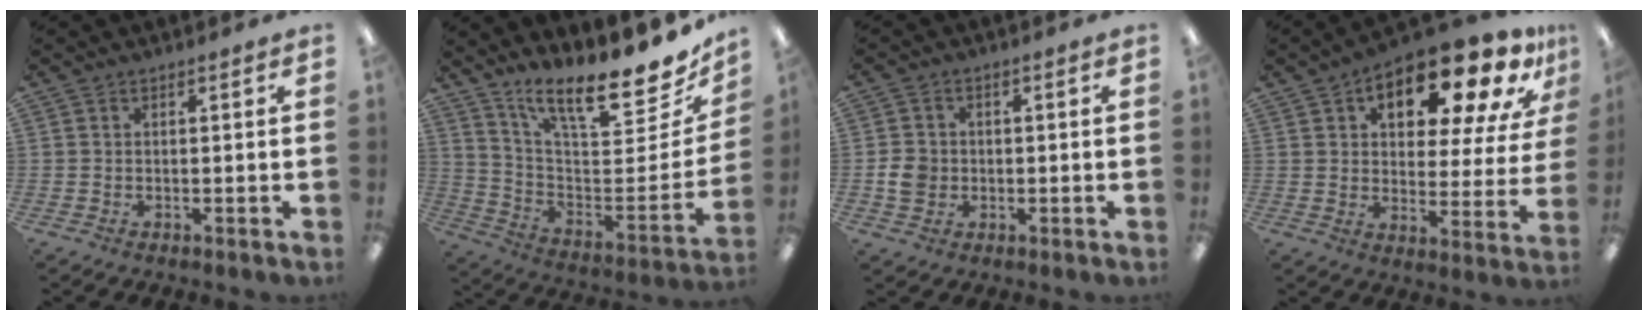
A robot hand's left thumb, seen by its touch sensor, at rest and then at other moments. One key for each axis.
{"total": 17.6, "fx": 13.7, "fy": 4.3, "fz": 10.1, "tx": -0.142, "ty": -0.118, "tz": 0.224}
{"total": 4.8, "fx": -0.7, "fy": 4.2, "fz": 2.2, "tx": -0.045, "ty": 0.007, "tz": -0.011}
{"total": 19.3, "fx": 12.4, "fy": 8.0, "fz": 12.5, "tx": -0.169, "ty": -0.076, "tz": 0.197}